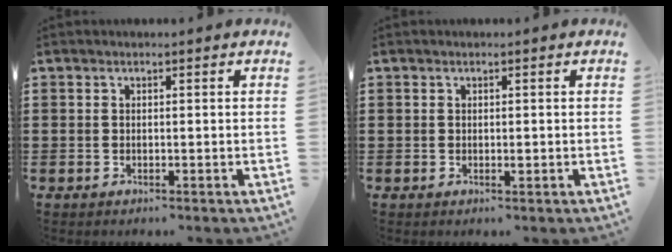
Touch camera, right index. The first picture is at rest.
{"total": 0.7, "force": [0.0, 0.4, 0.7], "torque": [-0.012, 0.001, 0.000]}